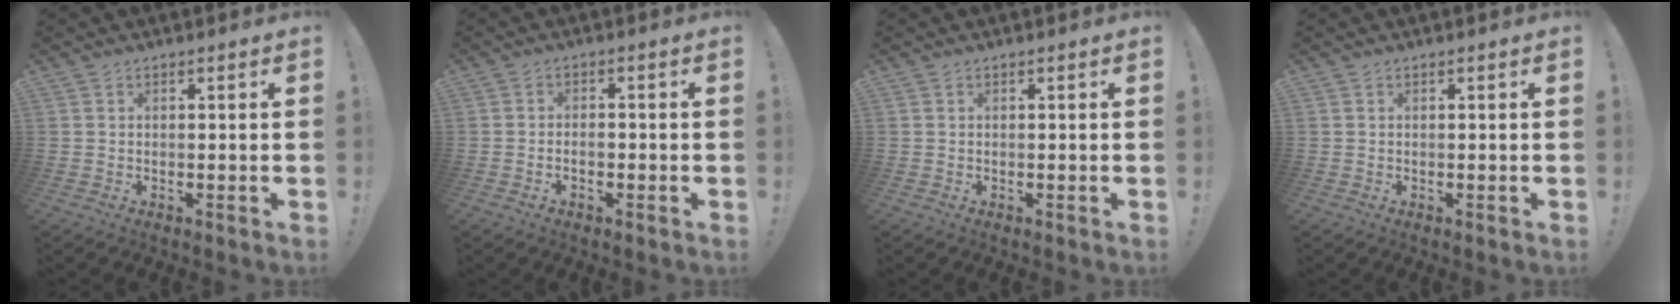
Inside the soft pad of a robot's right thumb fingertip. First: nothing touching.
{"total": 1.9, "force": [-1.3, 0.9, 1.0], "torque": [-0.022, 0.009, -0.021]}
{"total": 0.0}
{"total": 0.0}